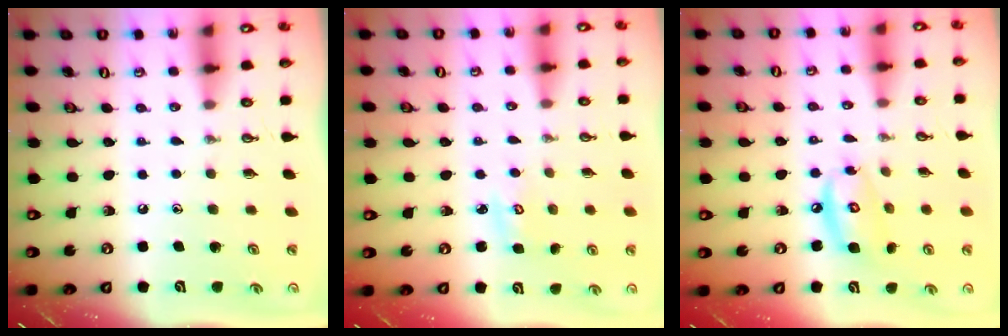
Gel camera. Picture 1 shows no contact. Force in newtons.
{"total": 2.5, "press": 2.5, "slide": 0.2}
{"total": 9.8, "press": 9.7, "slide": 1.0}